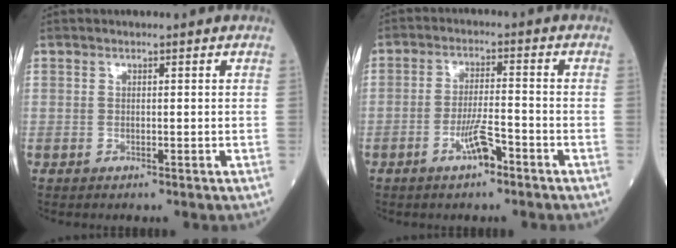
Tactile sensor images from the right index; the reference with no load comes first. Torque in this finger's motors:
{"motor_torque": [0.47, -0.07, 0.24, 0.07]}